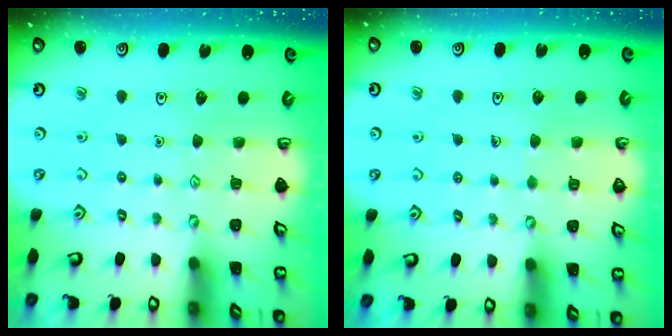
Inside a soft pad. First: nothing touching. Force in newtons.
{"total": 2.9, "press": 2.9, "slide": 0.2}